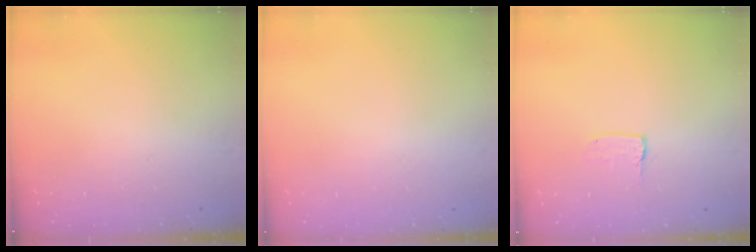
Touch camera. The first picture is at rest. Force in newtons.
{"total": 0.0}
{"total": 2.0, "press": 2.0, "slide": 0.0}